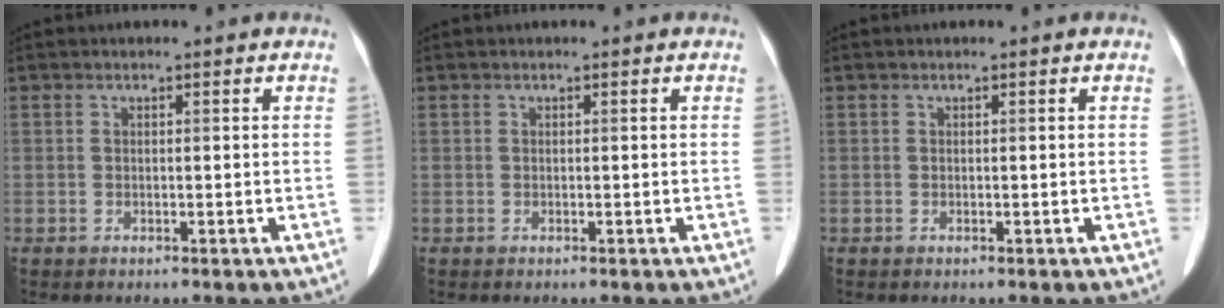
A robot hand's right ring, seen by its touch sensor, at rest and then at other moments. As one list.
[{"total": 0.0}, {"total": 0.0}]